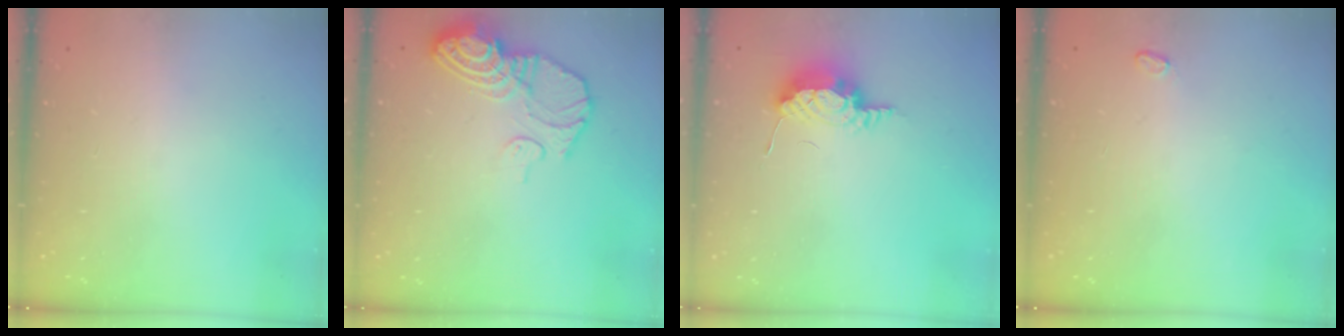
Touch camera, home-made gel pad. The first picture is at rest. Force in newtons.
{"total": 11.8, "press": 11.7, "slide": 1.1}
{"total": 10.8, "press": 8.9, "slide": 6.2}
{"total": 2.8, "press": 2.8, "slide": 0.4}